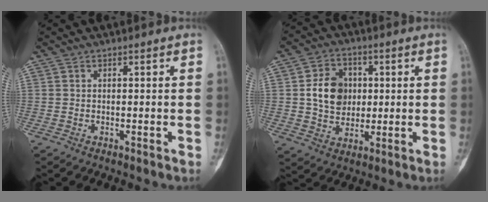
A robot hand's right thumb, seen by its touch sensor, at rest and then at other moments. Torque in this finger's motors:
{"motor_torque": [0.32, 0.25, 0.77, 0.15, 0.07]}